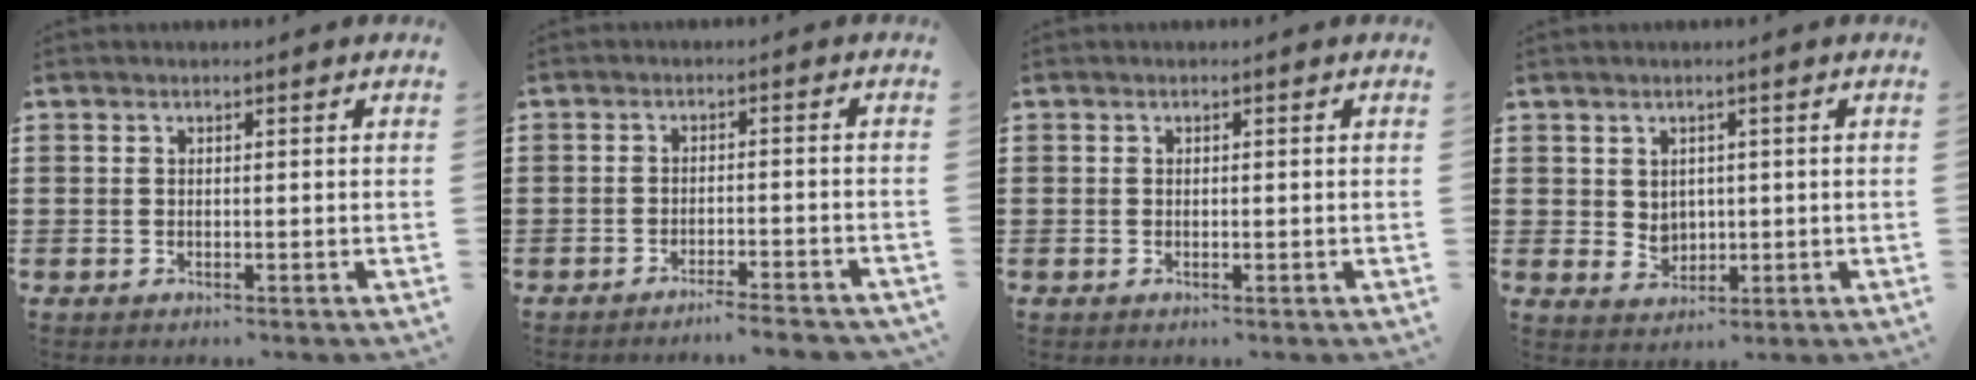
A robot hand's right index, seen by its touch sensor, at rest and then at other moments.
{"total": 2.8, "force": [-2.7, -0.4, 0.8], "torque": [-0.016, -0.003, -0.055]}
{"total": 0.0}
{"total": 2.7, "force": [1.2, 2.3, 0.7], "torque": [-0.015, 0.005, 0.019]}